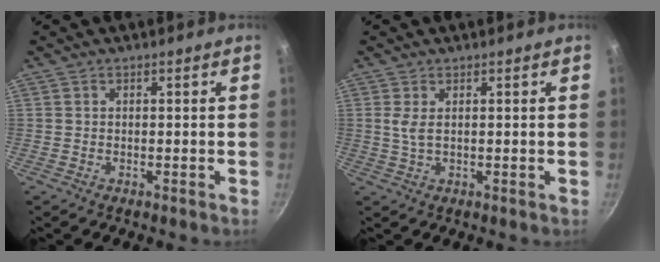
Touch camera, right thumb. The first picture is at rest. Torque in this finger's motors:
{"motor_torque": [-0.21, 0.71, 0.48, 0.12, 0.14]}